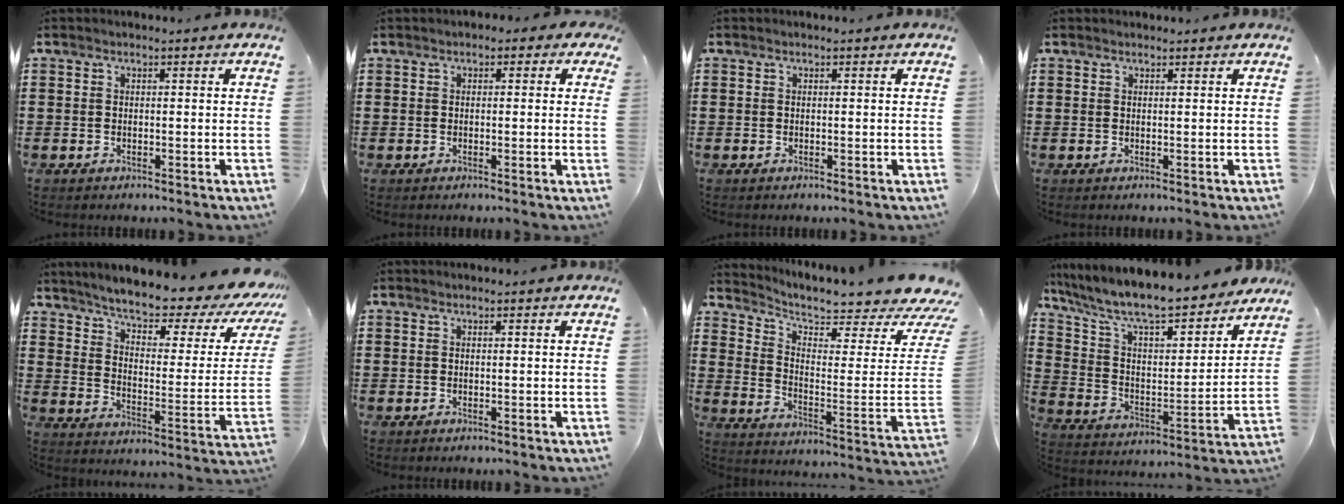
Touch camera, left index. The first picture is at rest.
{"total": 1.1, "force": [-0.2, 0.8, 0.7], "torque": [-0.017, 0.005, -0.007]}
{"total": 0.0}
{"total": 0.6, "force": [0.6, 0.1, 0.0], "torque": [-0.002, 0.001, 0.012]}
{"total": 6.3, "force": [5.4, 0.8, 3.1], "torque": [-0.079, -0.041, 0.085]}
{"total": 0.0}
{"total": 6.2, "force": [5.8, 0.4, 2.1], "torque": [-0.066, -0.057, 0.098]}
{"total": 9.5, "force": [8.5, 1.4, 4.0], "torque": [-0.117, -0.063, 0.143]}